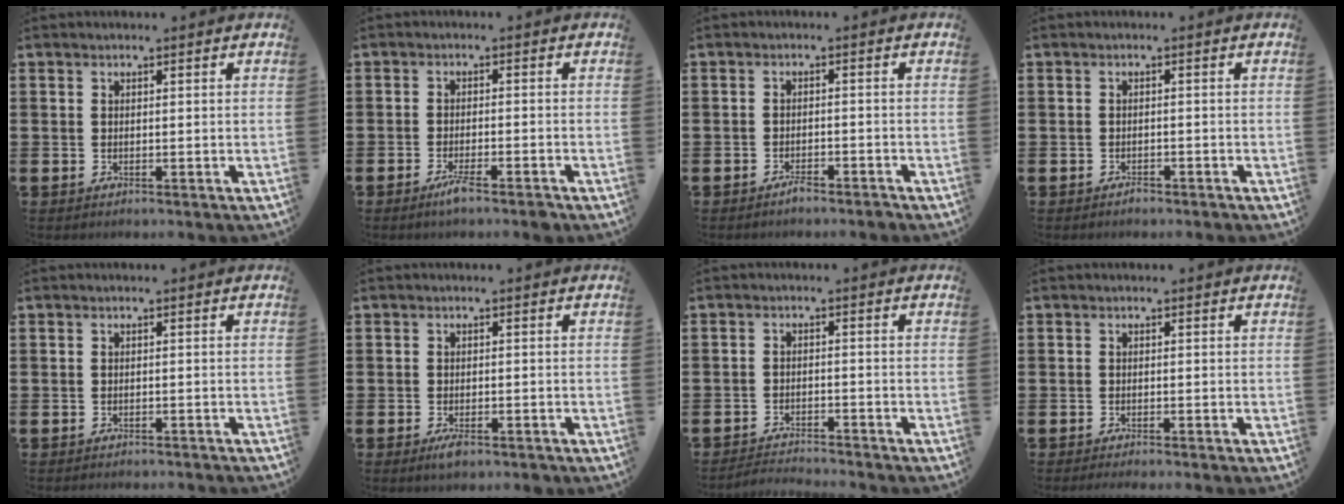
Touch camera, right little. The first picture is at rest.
{"total": 2.7, "force": [-1.9, 0.1, 2.0], "torque": [-0.032, 0.000, -0.034]}
{"total": 1.5, "force": [-1.4, 0.2, 0.5], "torque": [-0.014, 0.000, -0.028]}
{"total": 0.8, "force": [-0.8, 0.2, 0.1], "torque": [0.004, -0.004, -0.018]}
{"total": 0.6, "force": [-0.6, -0.1, 0.0], "torque": [0.000, -0.002, -0.012]}
{"total": 2.0, "force": [-0.9, 0.7, 1.6], "torque": [-0.021, -0.003, -0.020]}
{"total": 2.1, "force": [-2.1, -0.2, 0.0], "torque": [-0.004, 0.003, -0.045]}
{"total": 0.5, "force": [-0.5, -0.1, 0.3], "torque": [-0.003, -0.004, -0.009]}